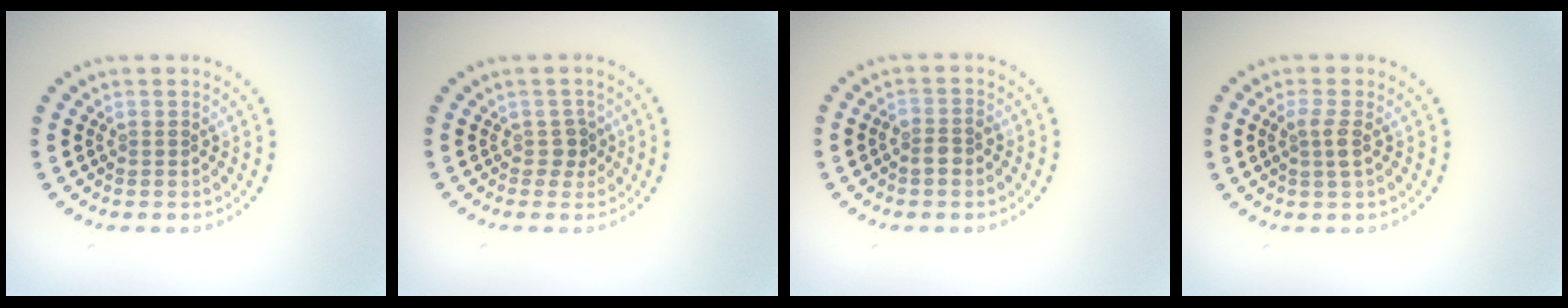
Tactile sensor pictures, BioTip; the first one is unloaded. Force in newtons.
{"total": 1.3, "press": 1.0, "slide": 0.8}
{"total": 1.4, "press": 1.3, "slide": 0.5}
{"total": 1.5, "press": 1.3, "slide": 0.7}